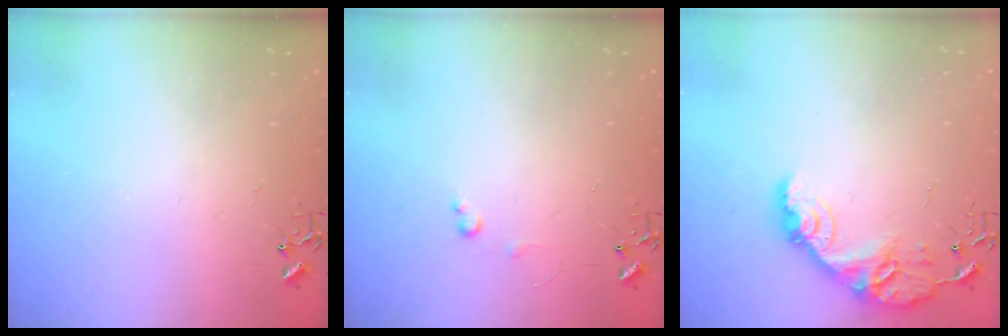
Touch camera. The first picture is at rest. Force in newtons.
{"total": 4.2, "press": 4.2, "slide": 0.6}
{"total": 14.5, "press": 14.5, "slide": 1.0}